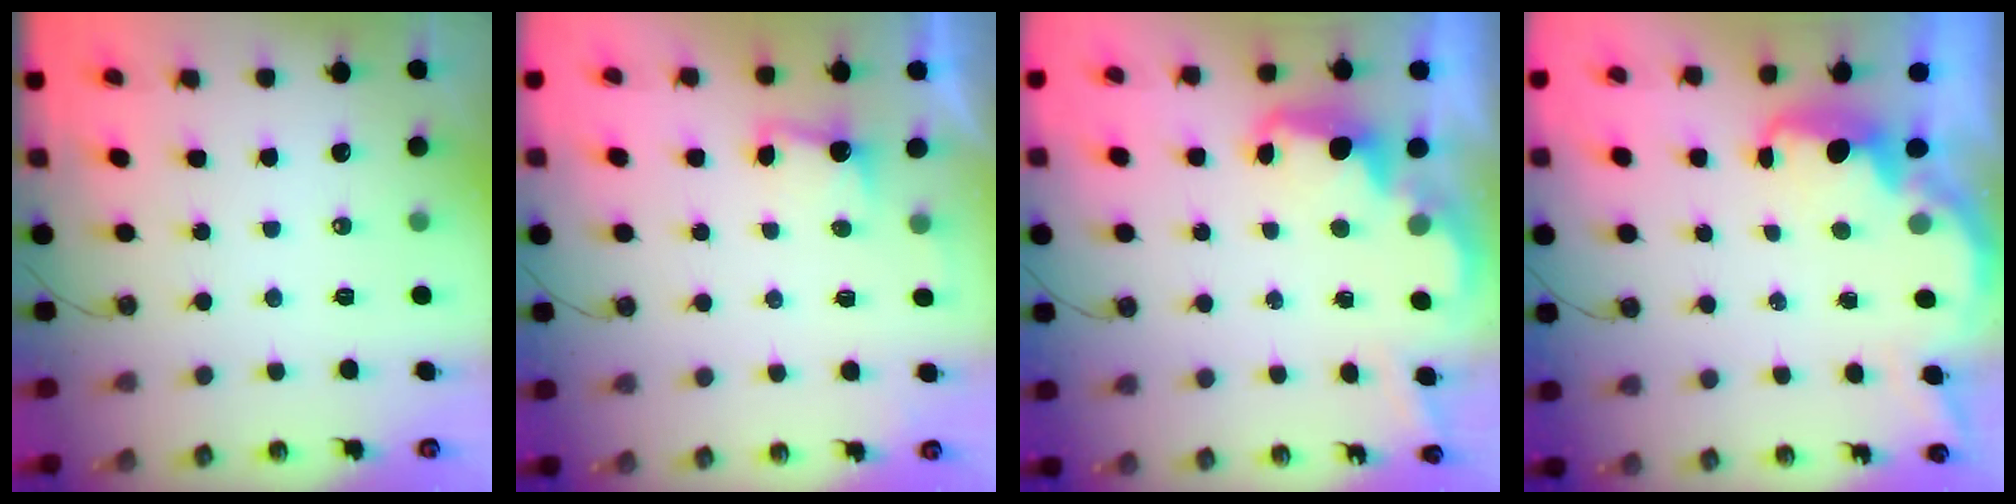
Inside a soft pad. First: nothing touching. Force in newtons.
{"total": 2.3, "press": 2.1, "slide": 1.0}
{"total": 2.4, "press": 2.4, "slide": 0.5}
{"total": 2.5, "press": 2.4, "slide": 0.7}